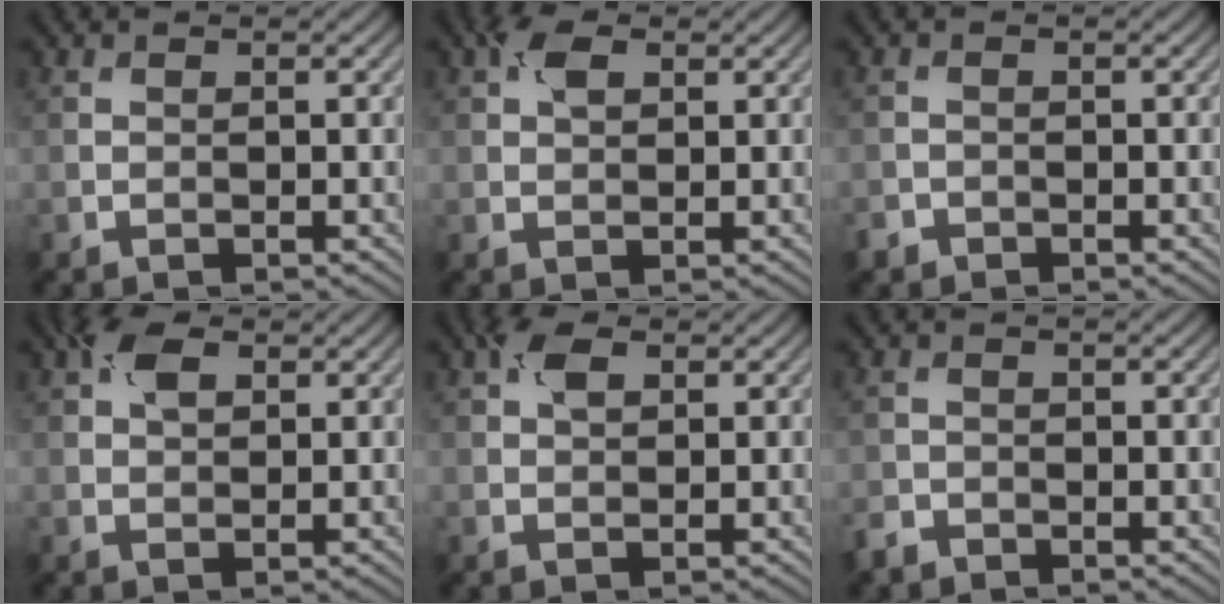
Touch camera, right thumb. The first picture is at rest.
{"total": 2.9, "force": [1.3, 1.7, 2.0], "torque": [-0.042, 0.007, 0.020]}
{"total": 1.3, "force": [-1.1, 0.8, 0.1], "torque": [-0.003, -0.002, -0.024]}
{"total": 3.9, "force": [1.7, 2.3, 2.7], "torque": [-0.058, 0.009, 0.026]}
{"total": 3.2, "force": [1.4, 1.9, 2.2], "torque": [-0.045, 0.007, 0.021]}
{"total": 1.7, "force": [-1.5, 0.8, 0.3], "torque": [-0.009, -0.002, -0.036]}